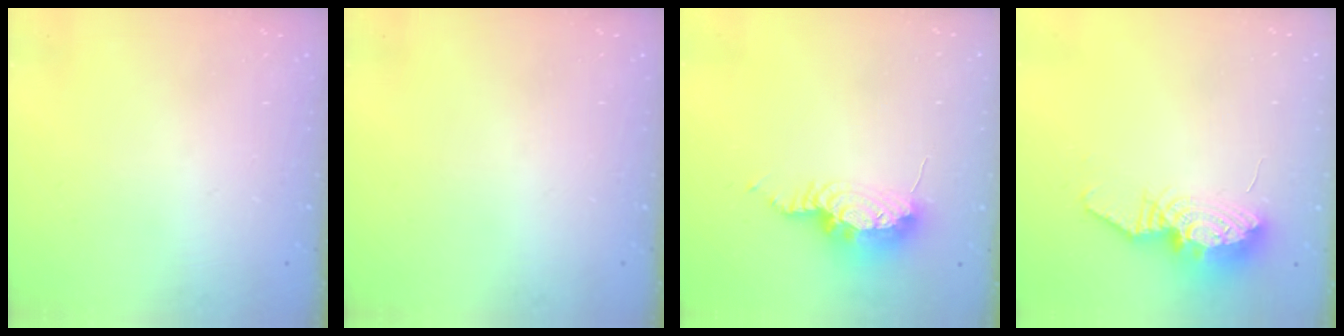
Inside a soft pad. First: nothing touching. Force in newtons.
{"total": 0.0}
{"total": 8.7, "press": 8.6, "slide": 1.1}
{"total": 10.3, "press": 10.3, "slide": 0.9}